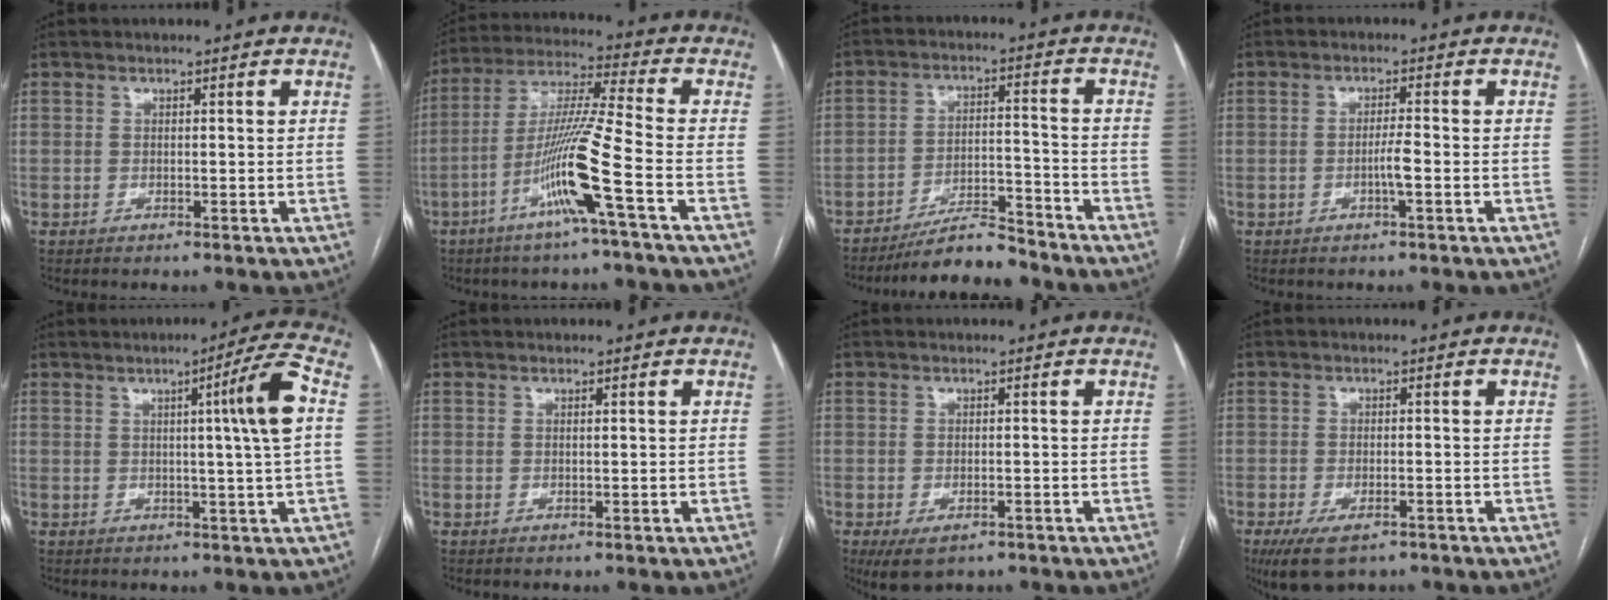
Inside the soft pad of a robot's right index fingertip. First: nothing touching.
{"total": 12.5, "force": [-5.2, -1.8, 11.2], "torque": [-0.218, -0.004, -0.104]}
{"total": 8.9, "force": [-8.2, 1.4, 3.0], "torque": [-0.046, 0.006, -0.138]}
{"total": 2.5, "force": [-0.9, -0.1, 2.4], "torque": [-0.042, 0.000, -0.017]}
{"total": 8.1, "force": [1.3, -2.0, 7.8], "torque": [-0.116, 0.000, 0.024]}
{"total": 0.0}
{"total": 4.5, "force": [-2.7, 2.3, 2.9], "torque": [-0.053, -0.009, -0.036]}
{"total": 6.4, "force": [-4.2, 2.6, 4.0], "torque": [-0.075, -0.011, -0.066]}